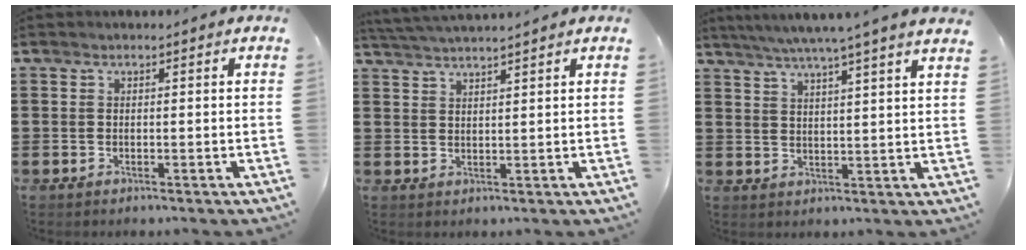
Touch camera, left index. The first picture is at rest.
{"total": 2.8, "force": [2.7, -0.7, 0.4], "torque": [-0.015, -0.006, 0.050]}
{"total": 5.2, "force": [4.5, -1.0, 2.4], "torque": [-0.060, -0.019, 0.078]}